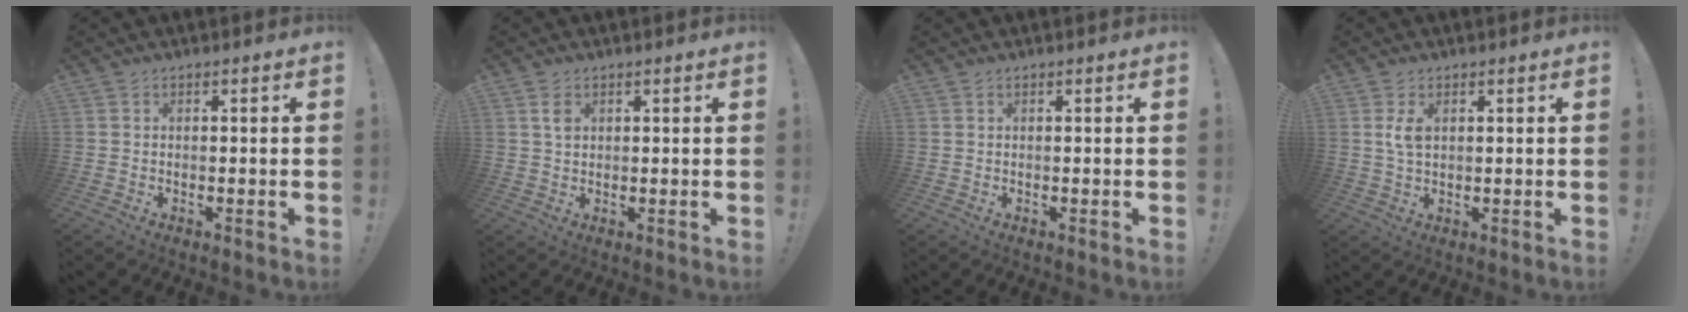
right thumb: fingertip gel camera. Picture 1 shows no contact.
{"total": 2.9, "force": [1.1, 1.8, 1.9], "torque": [-0.025, -0.002, 0.017]}
{"total": 0.0}
{"total": 4.3, "force": [1.3, 2.2, 3.4], "torque": [-0.061, -0.007, 0.020]}